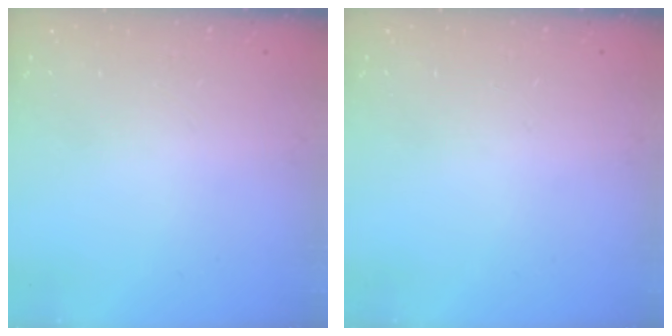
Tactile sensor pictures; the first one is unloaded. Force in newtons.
{"total": 0.0}